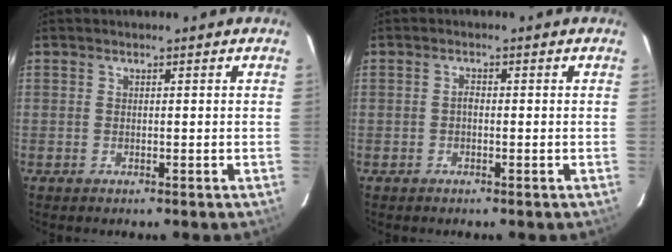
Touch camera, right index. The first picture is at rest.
{"total": 0.9, "force": [-0.3, 0.6, 0.7], "torque": [-0.012, 0.006, -0.007]}